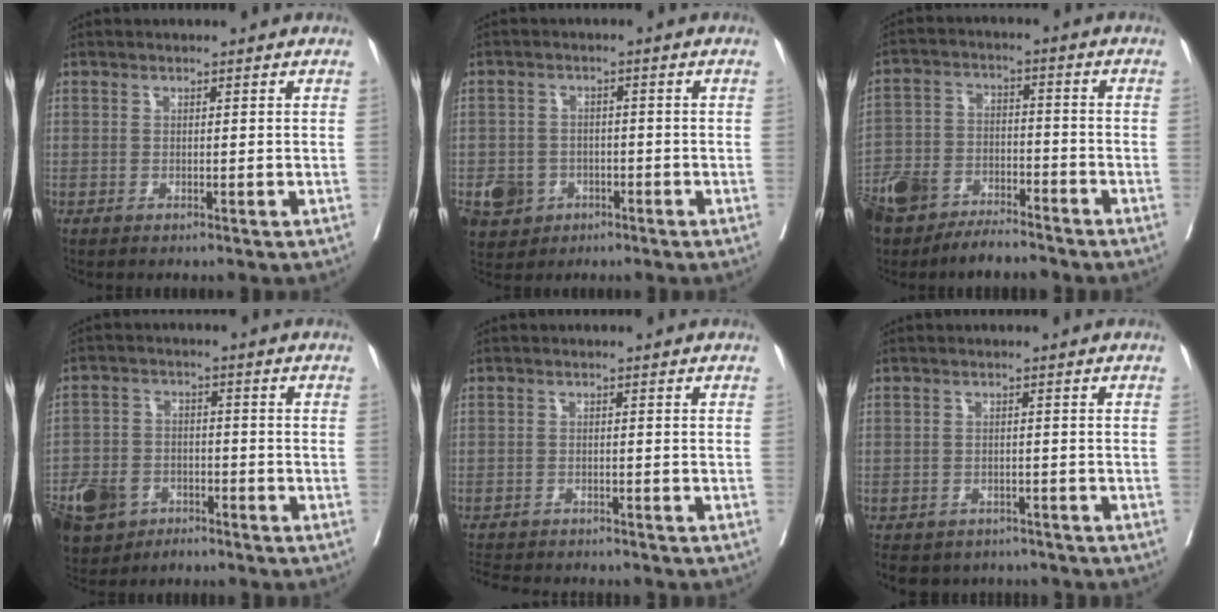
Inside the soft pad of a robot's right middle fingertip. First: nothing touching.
{"total": 5.9, "force": [-2.5, 5.1, 1.4], "torque": [-0.027, 0.006, -0.035]}
{"total": 12.6, "force": [-9.9, 5.6, 5.5], "torque": [-0.112, 0.006, -0.175]}
{"total": 11.0, "force": [-6.6, 7.3, 4.8], "torque": [-0.115, 0.002, -0.113]}
{"total": 8.2, "force": [-7.6, 1.8, 2.6], "torque": [-0.041, -0.008, -0.110]}
{"total": 8.5, "force": [-7.3, 4.1, 1.4], "torque": [-0.018, 0.002, -0.090]}